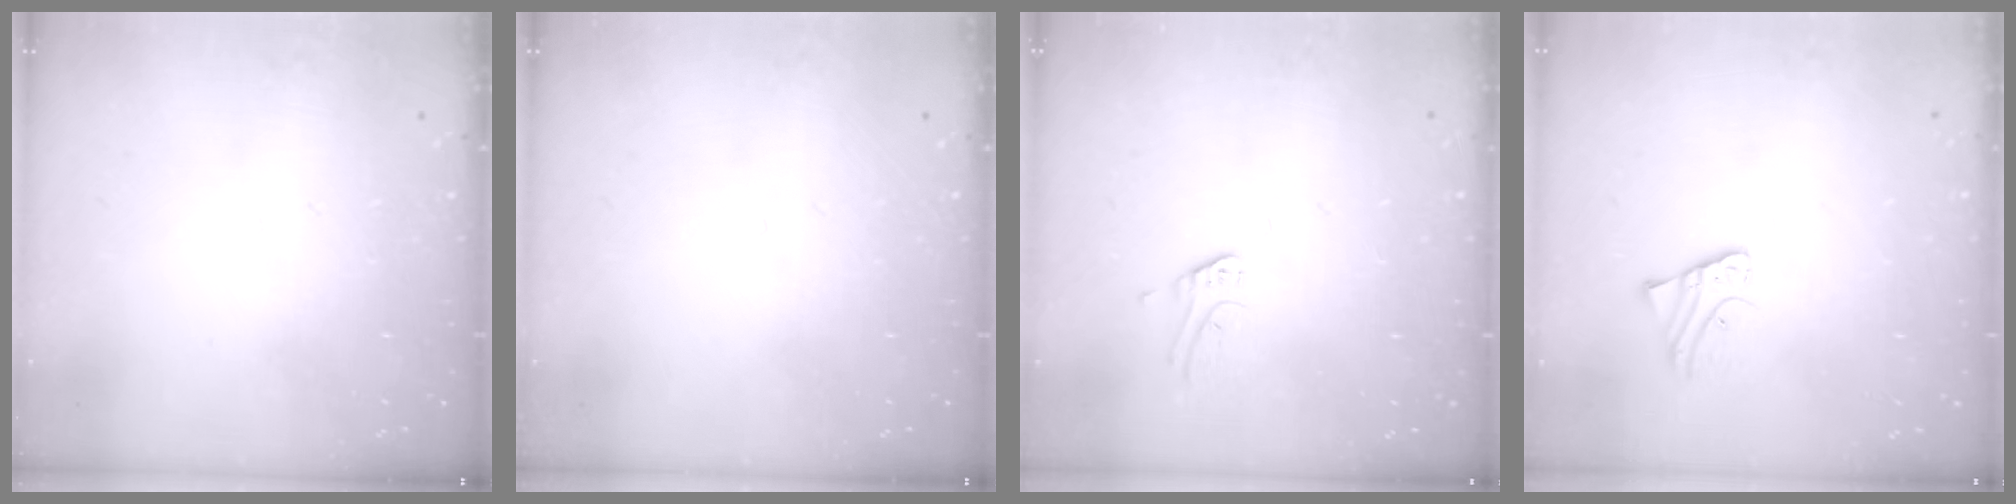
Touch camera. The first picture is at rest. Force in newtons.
{"total": 0.0}
{"total": 2.8, "press": 2.8, "slide": 0.2}
{"total": 1.9, "press": 1.9, "slide": 0.2}